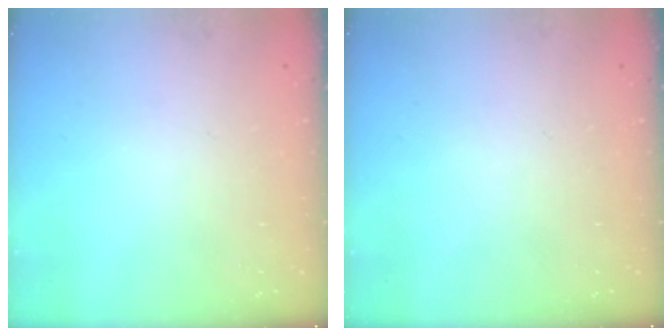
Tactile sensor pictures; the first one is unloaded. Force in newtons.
{"total": 0.0}